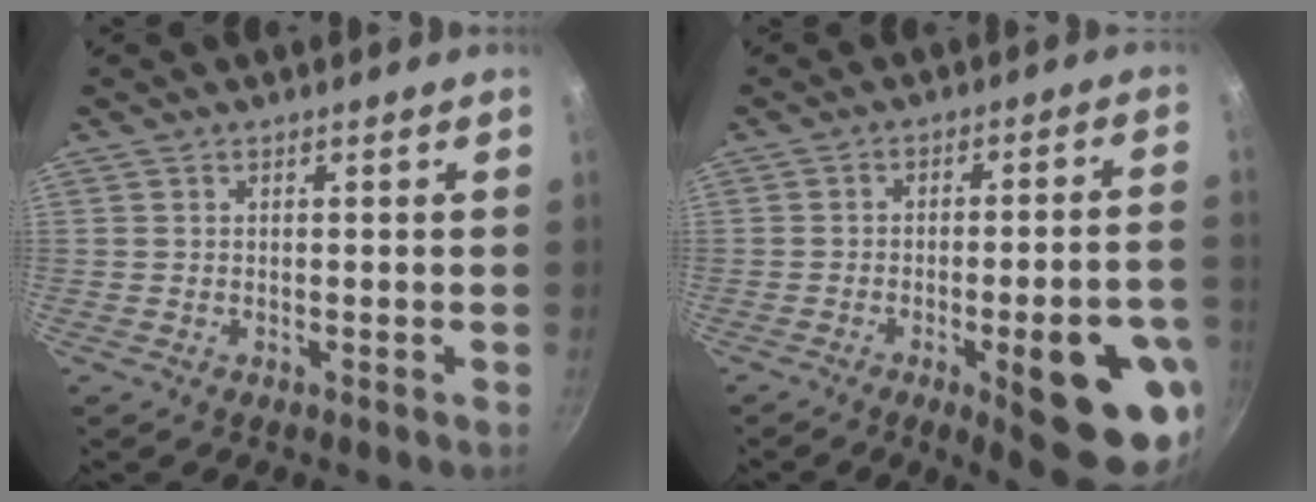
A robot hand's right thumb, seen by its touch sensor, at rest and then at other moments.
{"total": 17.8, "force": [-6.8, 4.5, 15.9], "torque": [-0.172, 0.027, -0.083]}